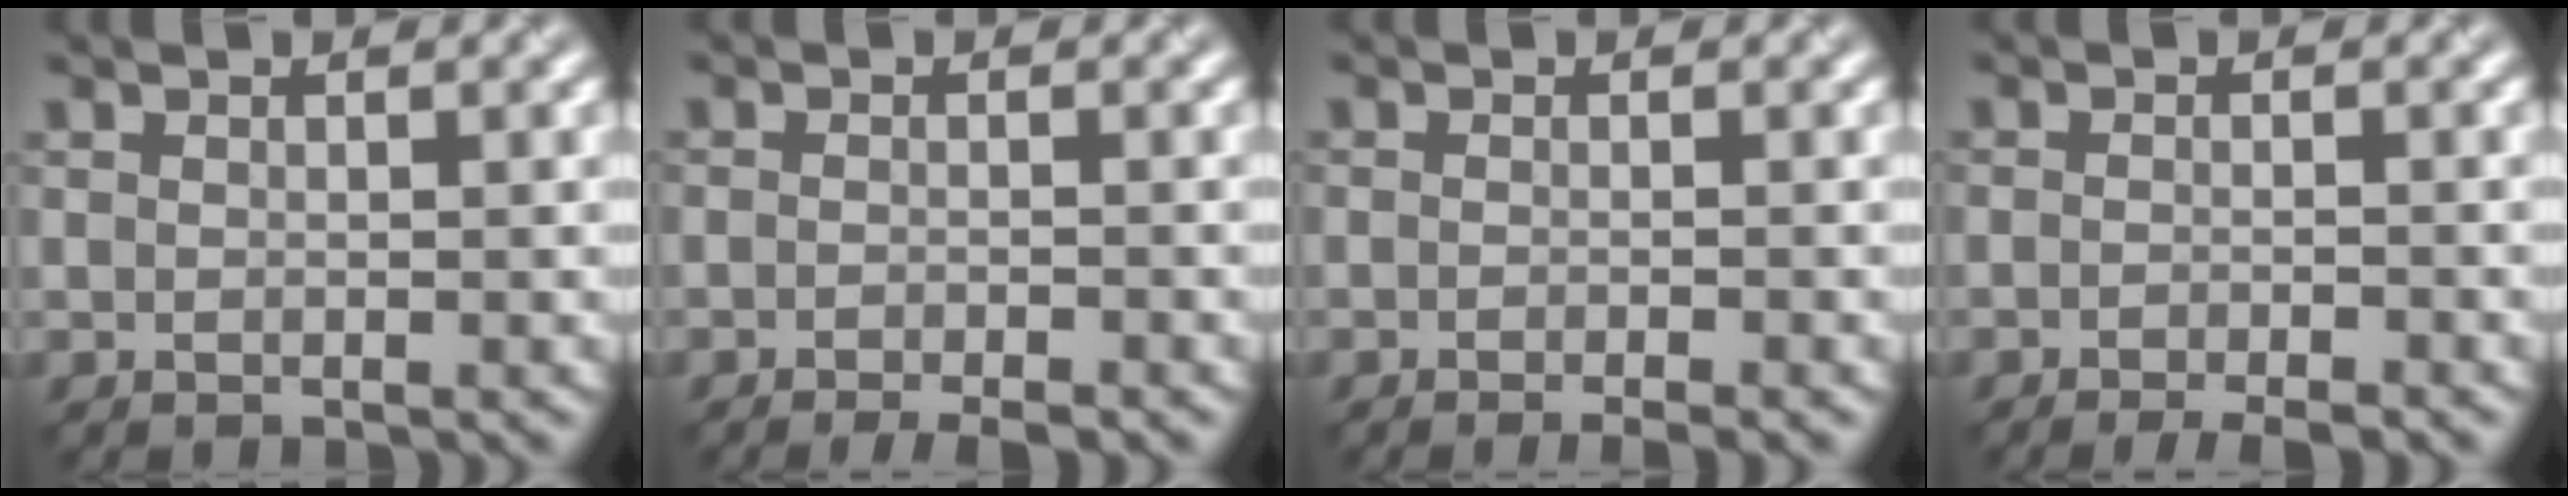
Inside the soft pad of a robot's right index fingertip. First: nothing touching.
{"total": 2.7, "force": [-2.1, 0.5, 1.6], "torque": [-0.010, 0.004, -0.028]}
{"total": 2.3, "force": [-1.2, 0.7, 1.8], "torque": [-0.004, 0.003, -0.014]}
{"total": 3.0, "force": [-2.5, 0.5, 1.7], "torque": [-0.010, 0.005, -0.035]}